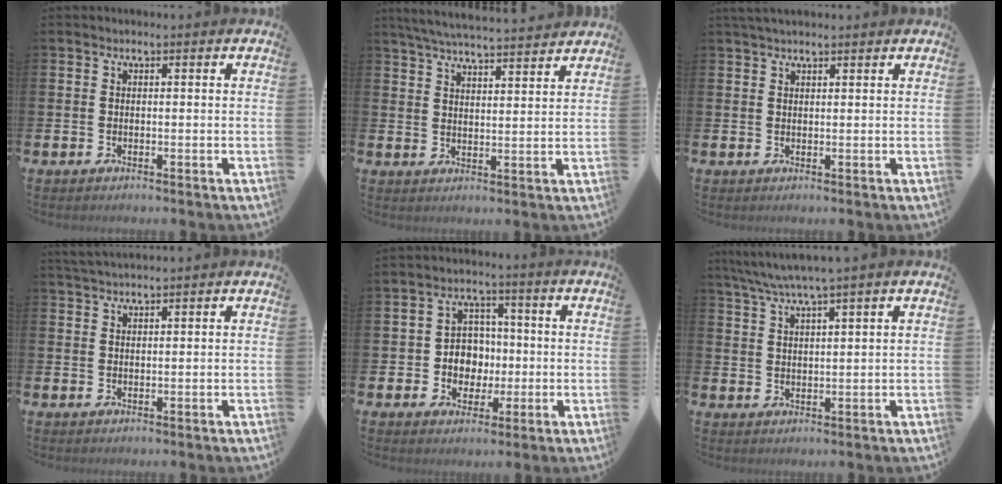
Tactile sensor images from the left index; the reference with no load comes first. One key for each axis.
{"total": 5.8, "fx": 5.7, "fy": 0.2, "fz": 1.2, "tx": -0.043, "ty": -0.031, "tz": 0.101}
{"total": 2.1, "fx": 1.9, "fy": 0.4, "fz": 0.8, "tx": -0.013, "ty": 0.001, "tz": 0.033}
{"total": 2.0, "fx": 2.0, "fy": 0.1, "fz": 0.3, "tx": -0.007, "ty": -0.004, "tz": 0.037}
{"total": 5.3, "fx": -0.2, "fy": 4.9, "fz": 1.9, "tx": -0.032, "ty": 0.004, "tz": -0.013}
{"total": 4.8, "fx": 4.2, "fy": -0.6, "fz": 2.2, "tx": -0.058, "ty": -0.012, "tz": 0.074}